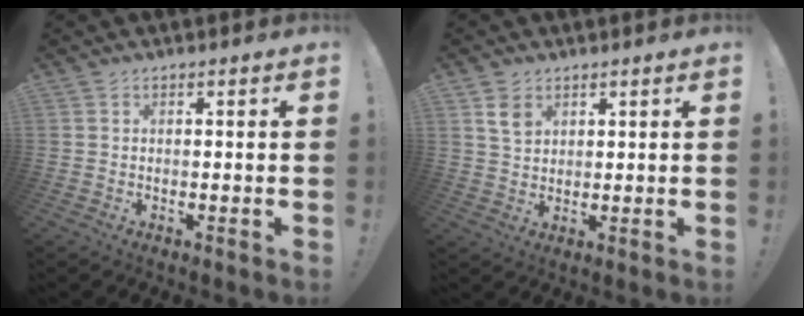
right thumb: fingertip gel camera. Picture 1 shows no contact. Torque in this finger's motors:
{"motor_torque": [0.05, 0.06, -0.29, -0.03, 0.00]}